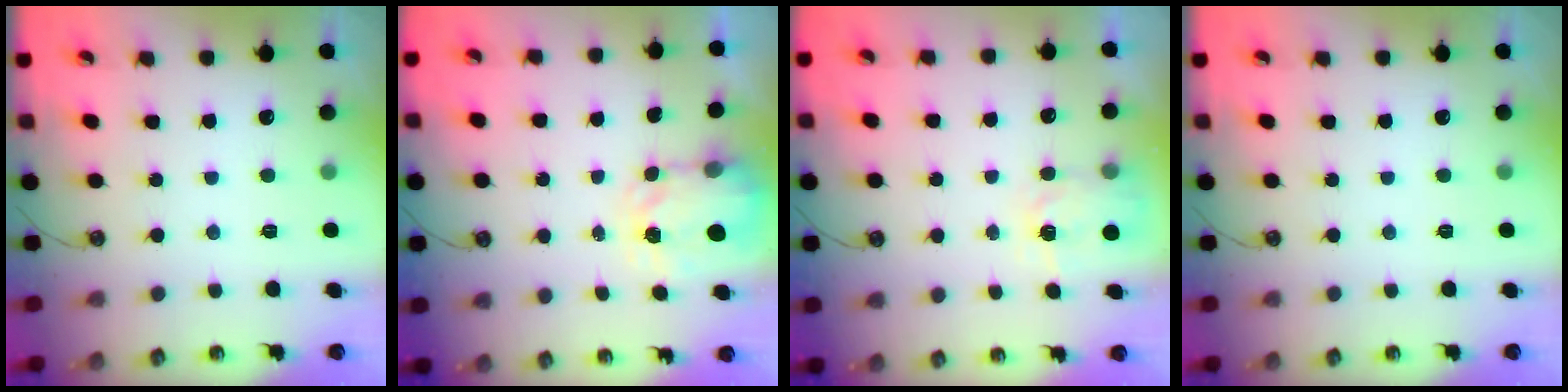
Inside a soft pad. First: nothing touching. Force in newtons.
{"total": 3.5, "press": 3.5, "slide": 0.5}
{"total": 3.7, "press": 3.6, "slide": 0.5}
{"total": 0.0}